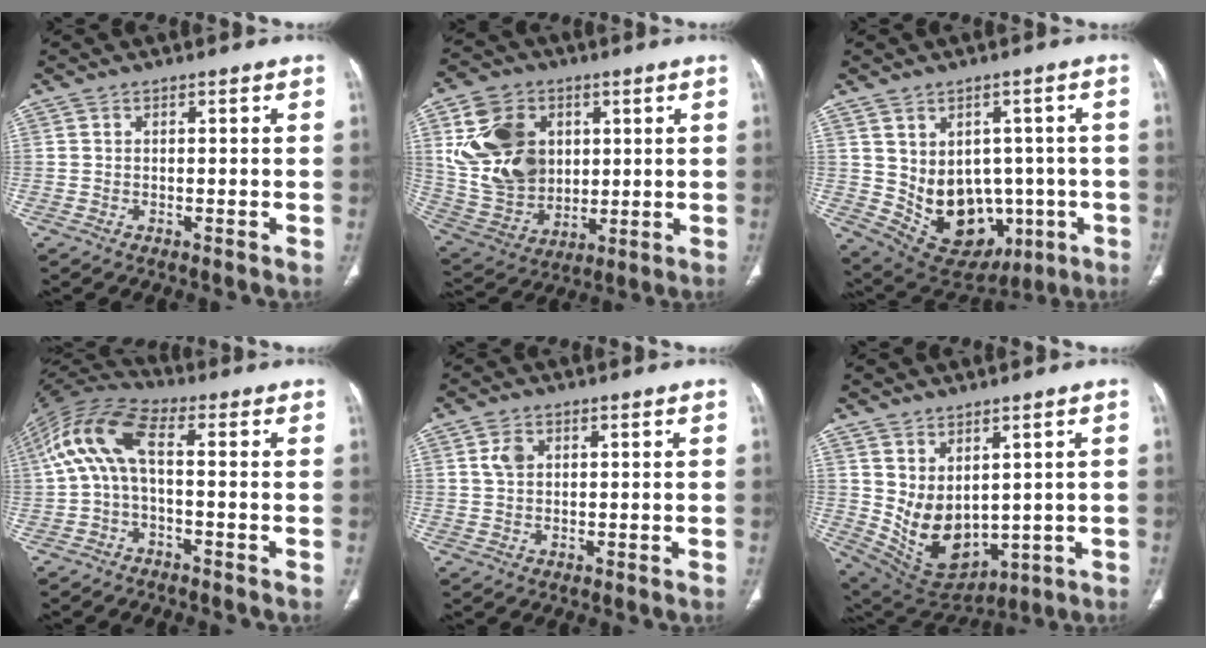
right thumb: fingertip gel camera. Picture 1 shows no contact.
{"total": 18.8, "force": [4.5, 14.4, 11.1], "torque": [-0.182, -0.006, 0.101]}
{"total": 15.1, "force": [-2.1, 11.5, 9.6], "torque": [-0.105, 0.015, 0.010]}
{"total": 11.3, "force": [-0.1, 4.9, 10.1], "torque": [-0.217, 0.045, -0.011]}
{"total": 2.8, "force": [1.0, 2.0, 1.7], "torque": [-0.026, 0.003, 0.022]}
{"total": 11.8, "force": [1.8, 7.8, 8.7], "torque": [-0.129, -0.027, 0.072]}